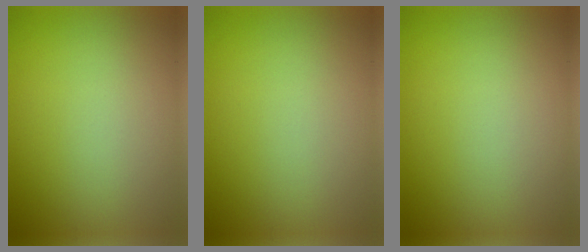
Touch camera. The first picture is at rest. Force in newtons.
{"total": 0.0}
{"total": 0.0}